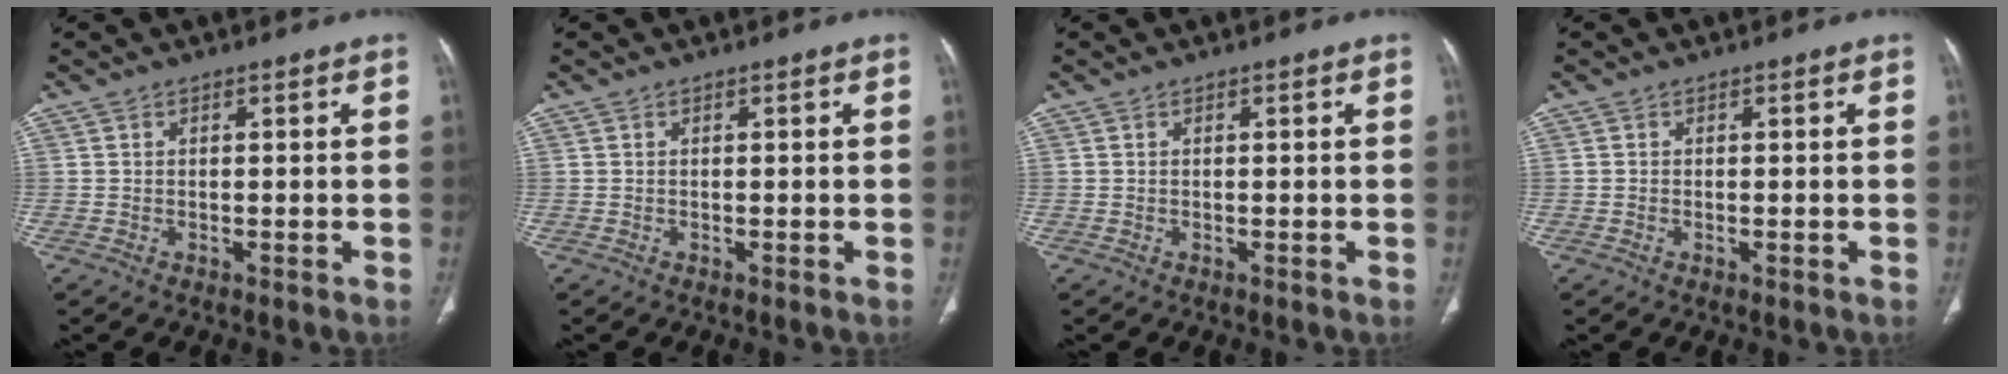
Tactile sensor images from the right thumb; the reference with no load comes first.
{"total": 0.0}
{"total": 0.0}
{"total": 0.0}